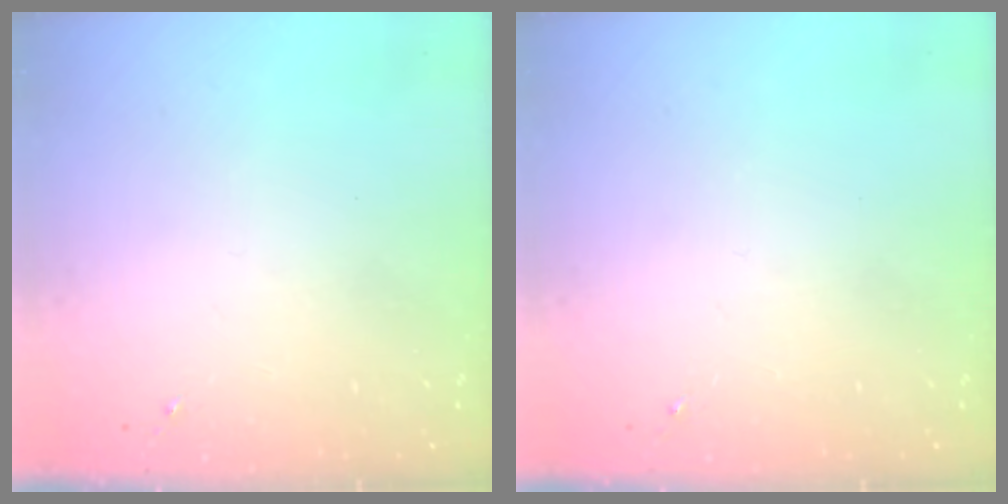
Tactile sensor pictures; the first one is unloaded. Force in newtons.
{"total": 0.0}